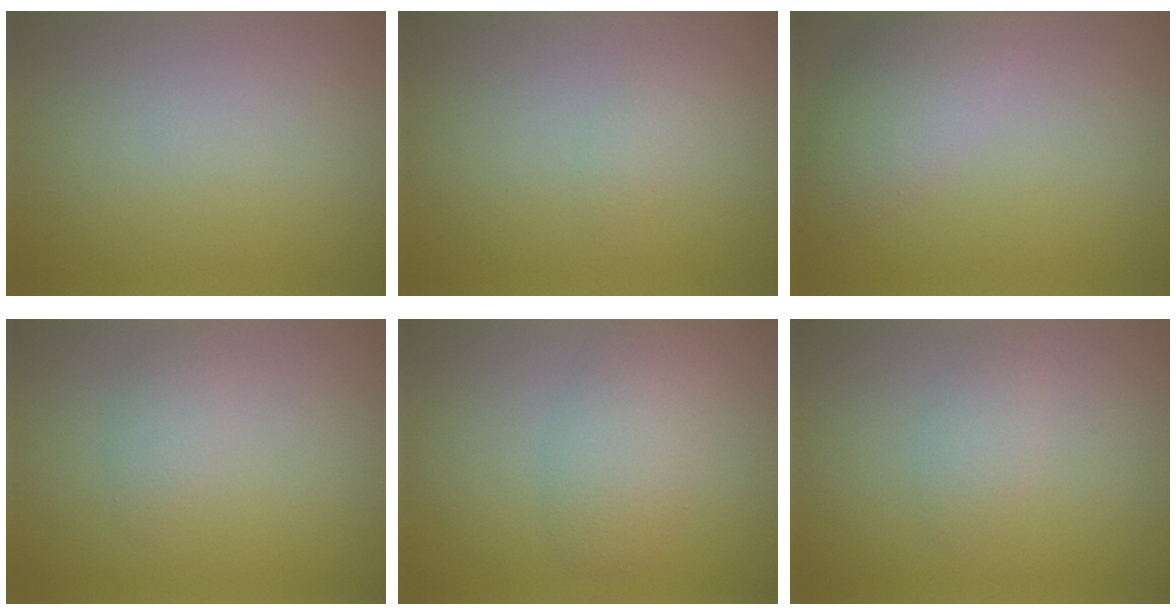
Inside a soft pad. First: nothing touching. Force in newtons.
{"total": 0.9, "press": 0.9, "slide": 0.0}
{"total": 4.0, "press": 4.0, "slide": 0.3}
{"total": 1.3, "press": 1.3, "slide": 0.1}
{"total": 3.8, "press": 3.8, "slide": 0.2}
{"total": 1.6, "press": 1.6, "slide": 0.1}